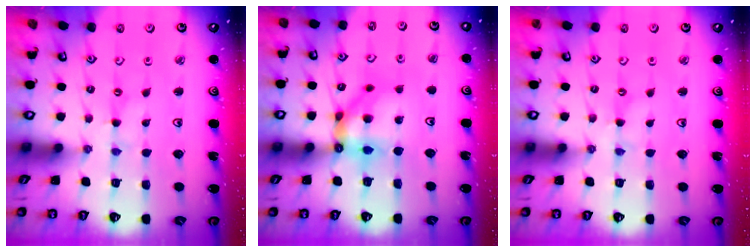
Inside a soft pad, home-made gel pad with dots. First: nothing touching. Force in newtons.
{"total": 9.1, "press": 9.0, "slide": 1.1}
{"total": 0.0}